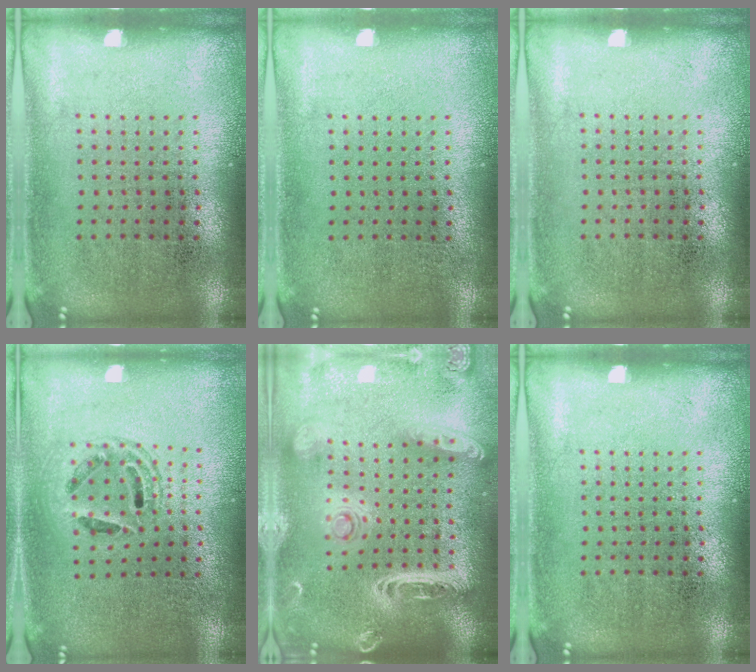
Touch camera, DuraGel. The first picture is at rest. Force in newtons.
{"total": 0.0}
{"total": 0.0}
{"total": 1.4, "press": 1.3, "slide": 0.7}
{"total": 3.0, "press": 2.5, "slide": 1.5}
{"total": 0.0}